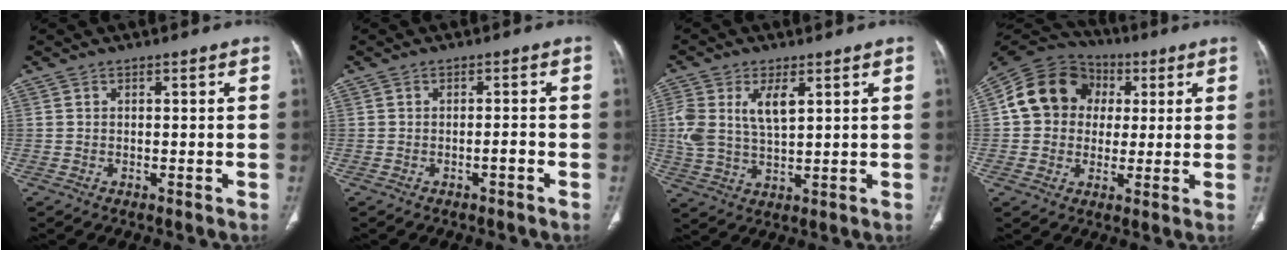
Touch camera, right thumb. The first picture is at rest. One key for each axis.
{"total": 1.4, "fx": -0.7, "fy": 0.3, "fz": 1.1, "tx": -0.019, "ty": 0.007, "tz": -0.011}
{"total": 9.1, "fx": 2.8, "fy": 4.4, "fz": 7.4, "tx": -0.159, "ty": -0.001, "tz": 0.061}
{"total": 14.2, "fx": 2.1, "fy": 12.3, "fz": 6.7, "tx": -0.105, "ty": 0.020, "tz": 0.028}